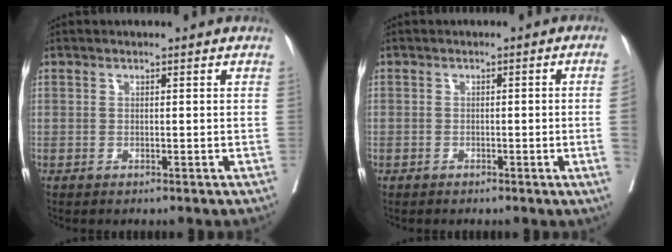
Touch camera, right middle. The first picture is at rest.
{"total": 2.9, "force": [-0.5, -1.2, 2.6], "torque": [-0.036, 0.000, -0.007]}